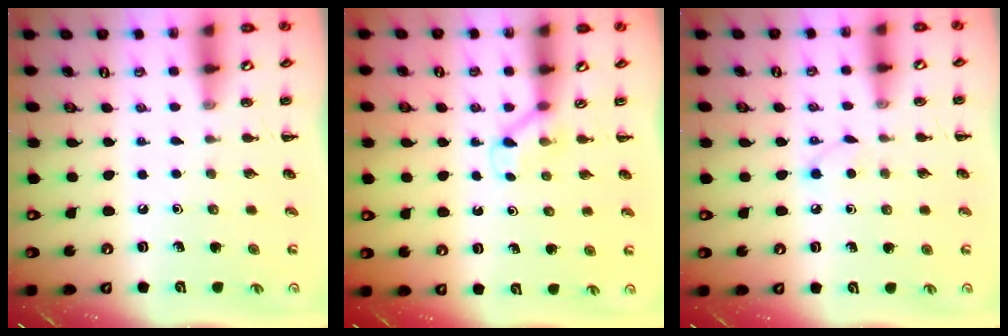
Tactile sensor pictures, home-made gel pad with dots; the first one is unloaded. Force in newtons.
{"total": 3.0, "press": 2.8, "slide": 1.1}
{"total": 2.7, "press": 2.5, "slide": 0.9}